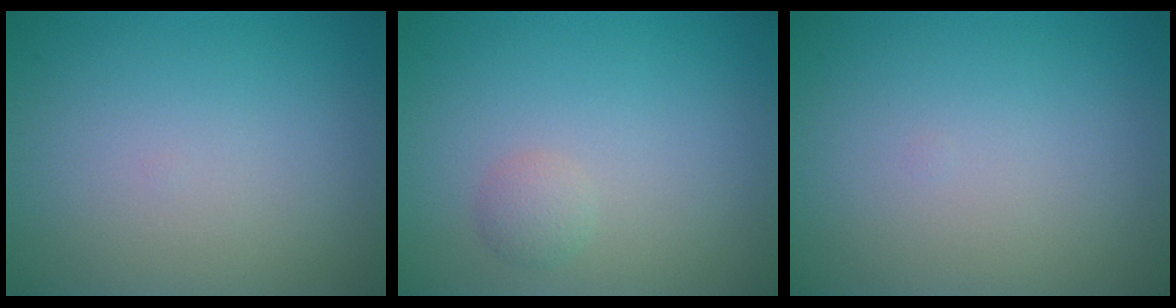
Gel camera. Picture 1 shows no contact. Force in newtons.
{"total": 1.2, "press": 1.2, "slide": 0.0}
{"total": 0.0}